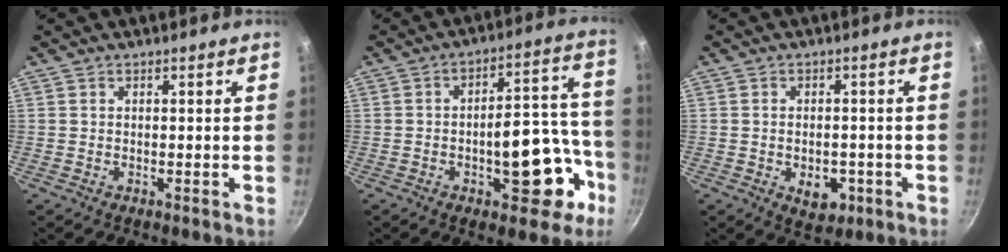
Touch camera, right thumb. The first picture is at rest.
{"total": 16.2, "force": [-5.9, 7.5, 13.2], "torque": [-0.130, 0.061, -0.078]}
{"total": 6.1, "force": [-2.0, 3.9, 4.2], "torque": [-0.042, 0.006, -0.020]}